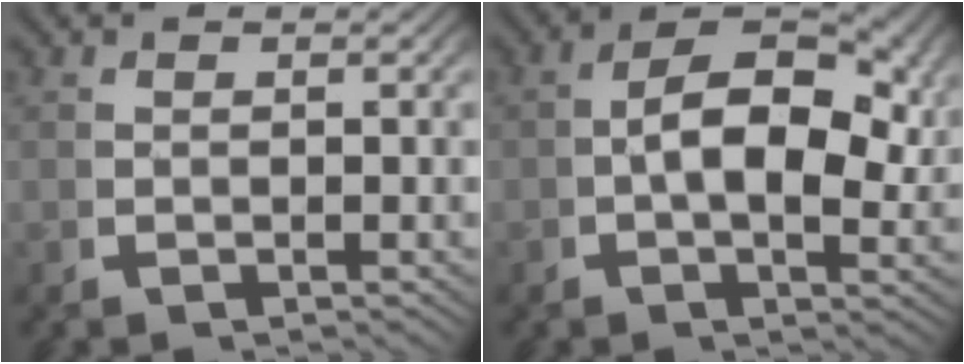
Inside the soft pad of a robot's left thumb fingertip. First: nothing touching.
{"total": 9.4, "force": [1.0, 5.2, 7.8], "torque": [-0.128, -0.019, 0.015]}